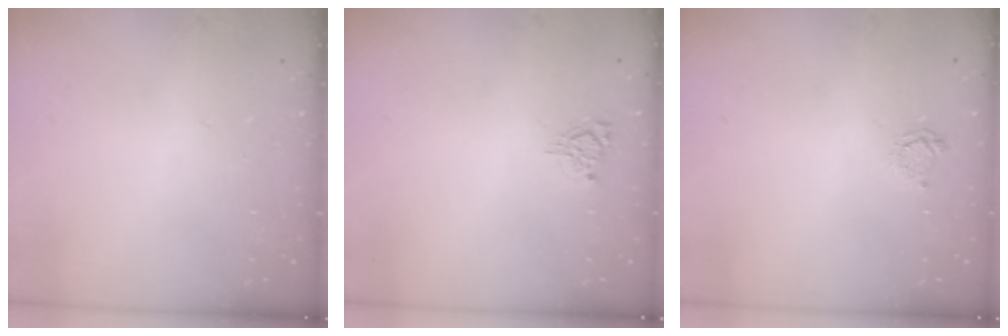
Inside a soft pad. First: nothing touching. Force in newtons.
{"total": 3.9, "press": 3.9, "slide": 0.5}
{"total": 3.9, "press": 3.8, "slide": 0.5}